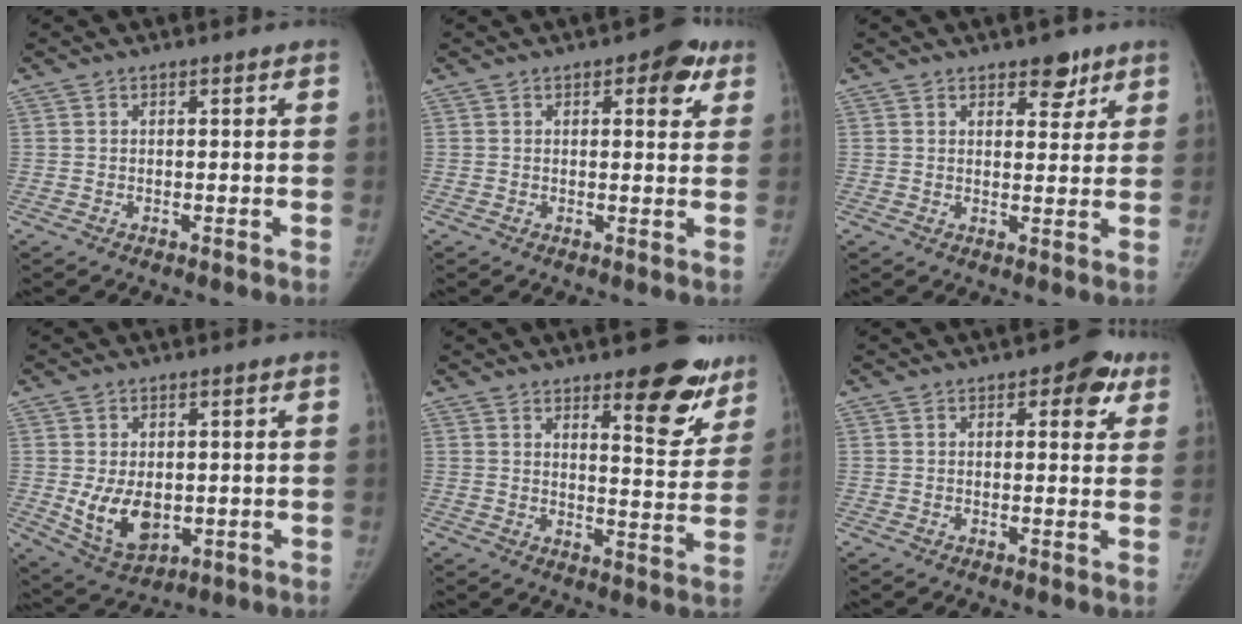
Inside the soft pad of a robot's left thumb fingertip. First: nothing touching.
{"total": 5.5, "force": [2.6, 2.8, 4.0], "torque": [-0.023, -0.007, 0.024]}
{"total": 4.6, "force": [3.1, 2.5, 2.3], "torque": [-0.003, -0.018, 0.042]}
{"total": 9.2, "force": [-0.8, 6.1, 6.9], "torque": [-0.100, -0.013, 0.005]}
{"total": 12.7, "force": [8.3, 4.4, 8.5], "torque": [-0.060, -0.056, 0.113]}
{"total": 5.4, "force": [2.5, 3.0, 3.8], "torque": [-0.016, -0.006, 0.022]}